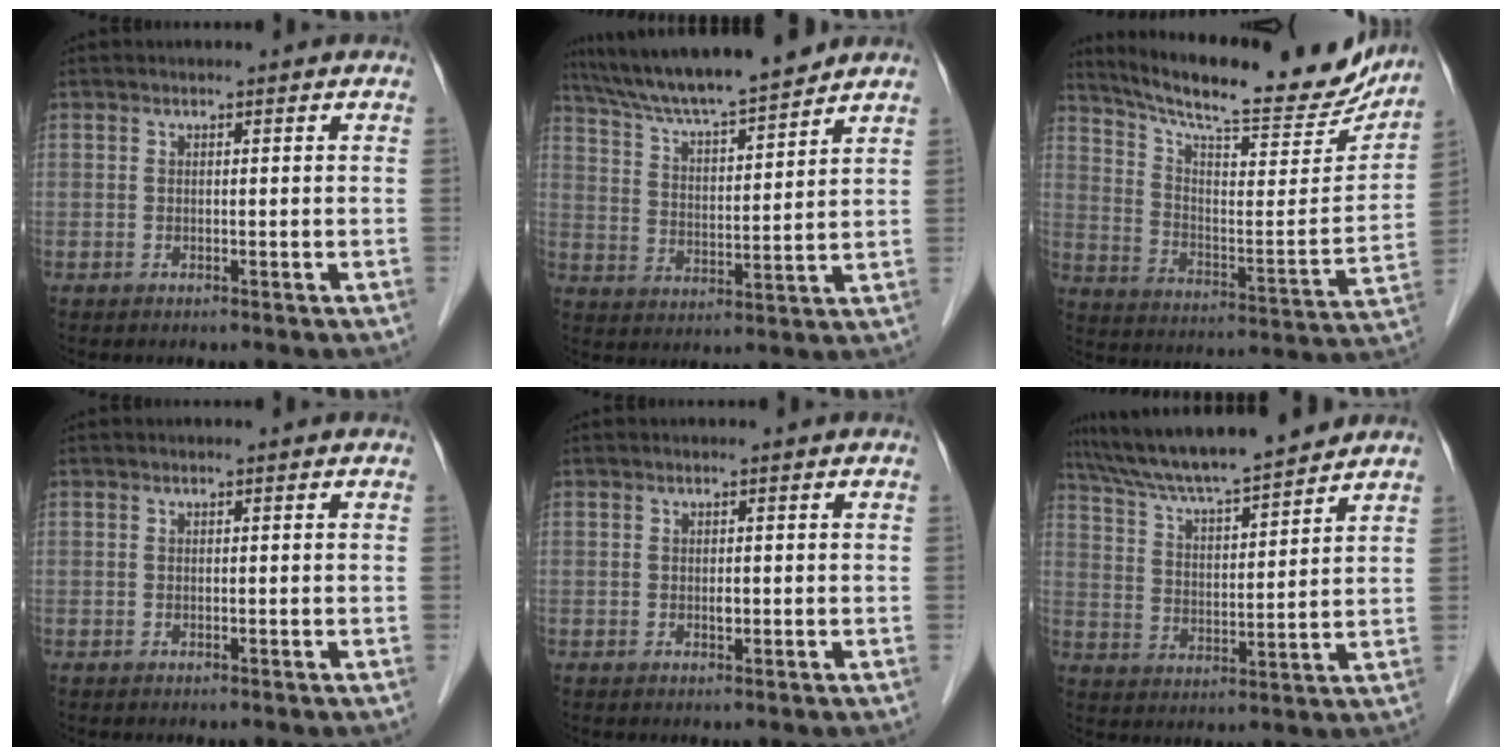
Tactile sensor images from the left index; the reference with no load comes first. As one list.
[{"total": 14.2, "force": [12.8, 0.3, 6.2], "torque": [-0.111, 0.011, 0.216]}, {"total": 23.8, "force": [21.2, 3.7, 10.1], "torque": [-0.162, -0.039, 0.296]}, {"total": 0.0}, {"total": 0.6, "force": [-0.1, 0.3, 0.5], "torque": [-0.009, -0.001, -0.002]}, {"total": 15.0, "force": [13.5, 0.4, 6.5], "torque": [-0.117, 0.012, 0.226]}]